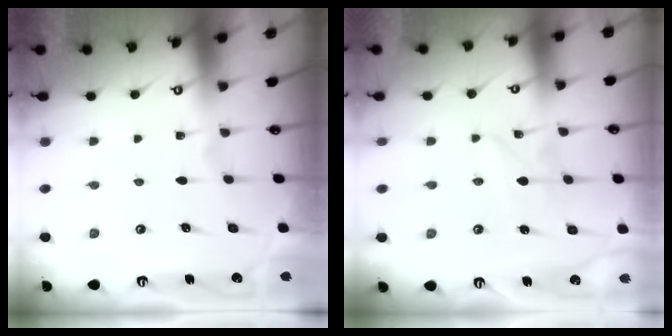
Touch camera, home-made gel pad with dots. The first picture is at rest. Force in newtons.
{"total": 2.3, "press": 2.3, "slide": 0.3}